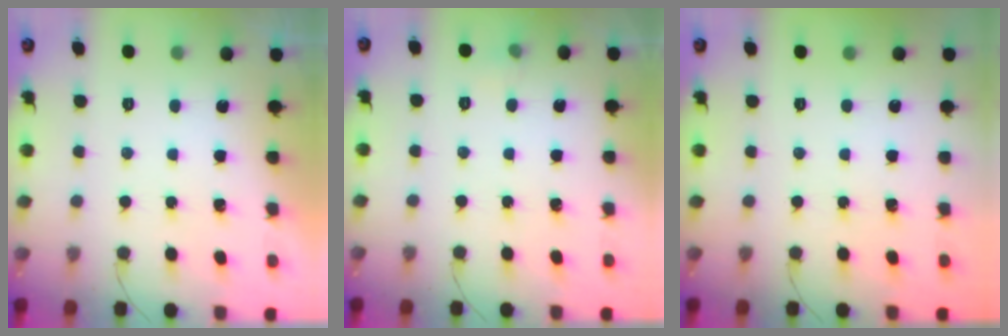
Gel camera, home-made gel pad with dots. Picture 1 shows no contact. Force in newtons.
{"total": 3.4, "press": 3.2, "slide": 1.0}
{"total": 0.0}